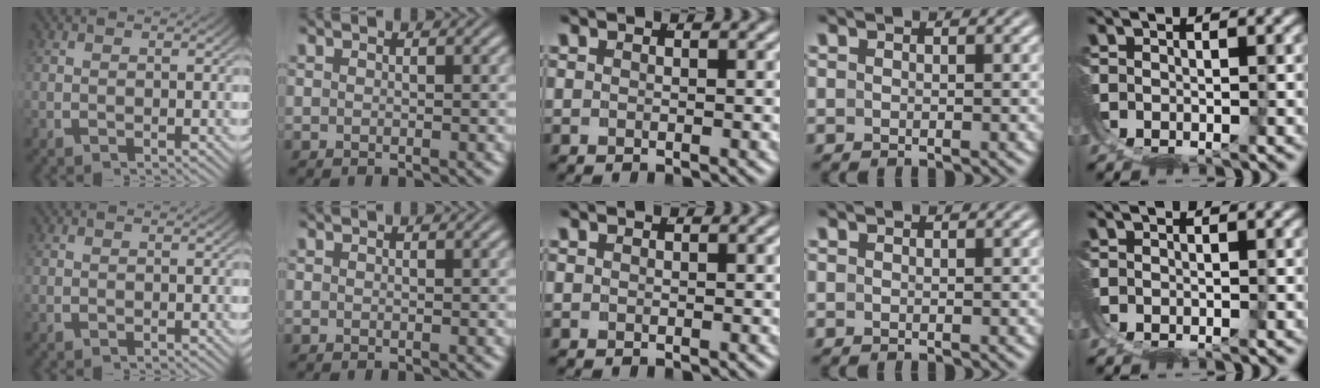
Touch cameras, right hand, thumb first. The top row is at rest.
{}